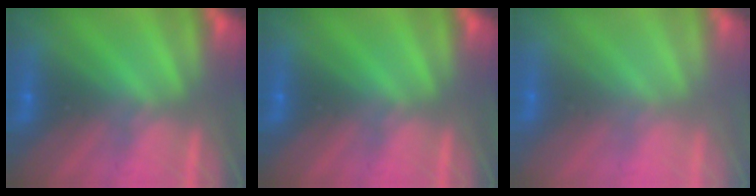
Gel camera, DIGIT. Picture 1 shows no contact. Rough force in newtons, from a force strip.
{"total": 0.0}
{"total": 2.7}